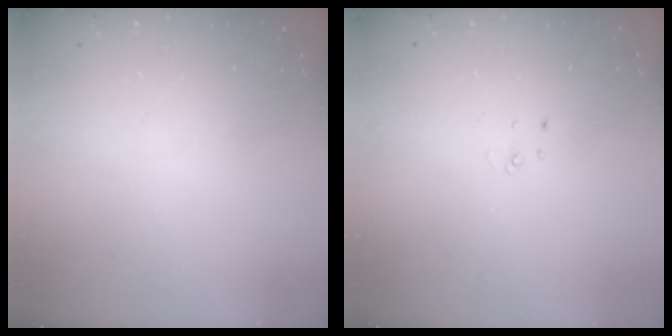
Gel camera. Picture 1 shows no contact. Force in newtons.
{"total": 2.2, "press": 2.2, "slide": 0.2}